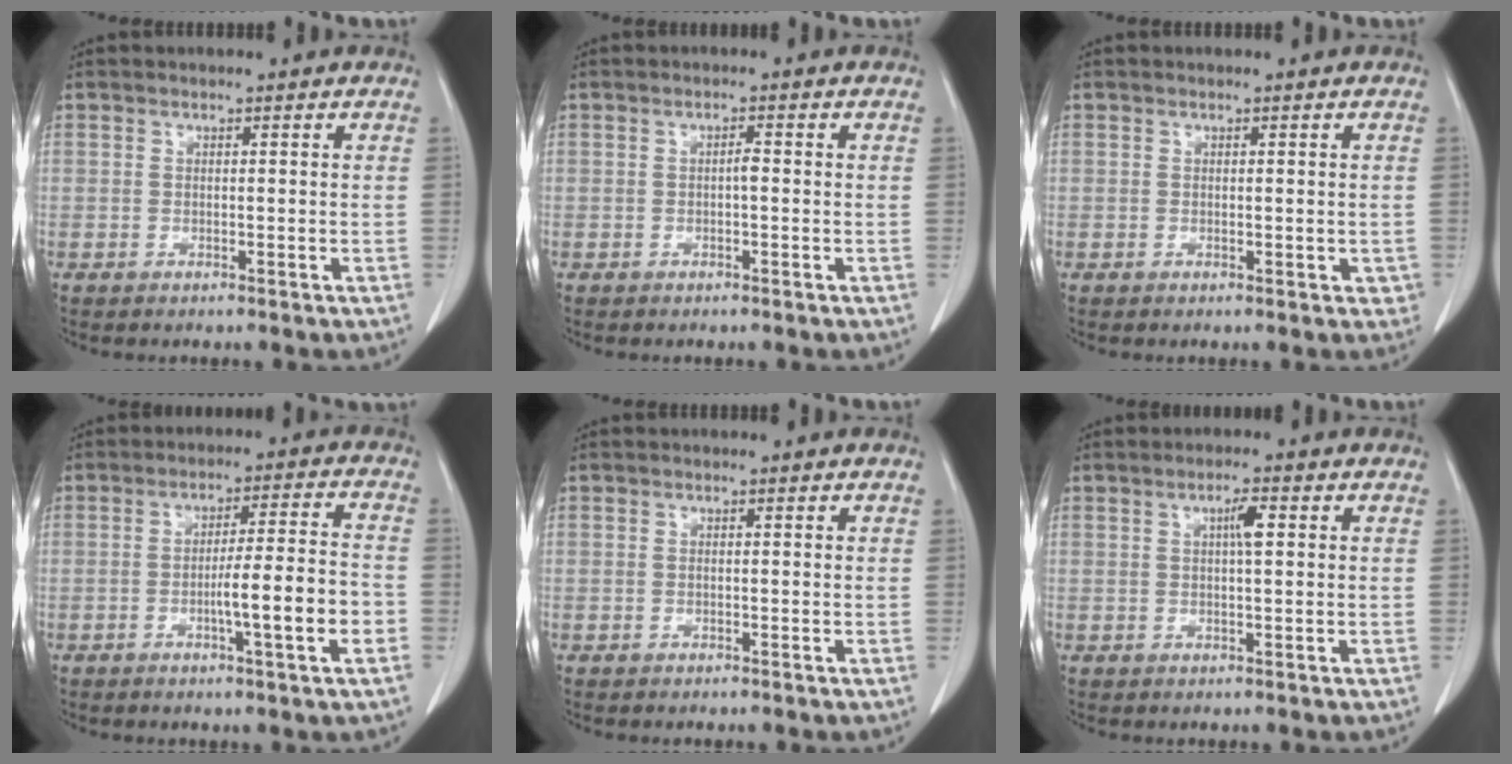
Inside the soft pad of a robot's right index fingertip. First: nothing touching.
{"total": 1.1, "force": [-0.2, 0.2, 1.0], "torque": [-0.018, 0.002, -0.003]}
{"total": 1.7, "force": [-0.2, 0.9, 1.4], "torque": [-0.010, -0.002, 0.001]}
{"total": 9.0, "force": [-2.8, -0.1, 8.5], "torque": [-0.130, 0.002, -0.045]}
{"total": 0.0}
{"total": 2.7, "force": [0.7, 0.3, 2.6], "torque": [-0.046, 0.004, 0.012]}